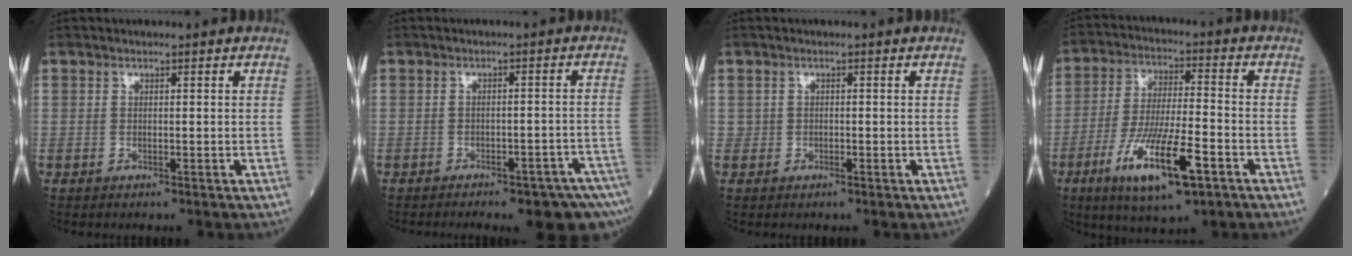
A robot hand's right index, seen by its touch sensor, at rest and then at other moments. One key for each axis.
{"total": 11.3, "fx": -8.9, "fy": 2.7, "fz": 6.5, "tx": -0.049, "ty": 0.014, "tz": -0.105}
{"total": 0.7, "fx": -0.1, "fy": 0.6, "fz": 0.2, "tx": 0.000, "ty": 0.002, "tz": -0.002}
{"total": 13.9, "fx": -6.4, "fy": 2.5, "fz": 12.1, "tx": -0.230, "ty": -0.020, "tz": -0.108}